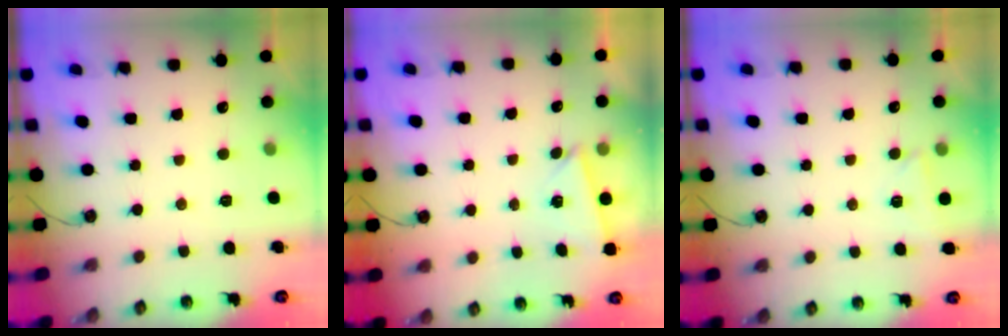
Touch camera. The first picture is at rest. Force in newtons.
{"total": 1.7, "press": 1.7, "slide": 0.4}
{"total": 2.8, "press": 2.7, "slide": 0.6}